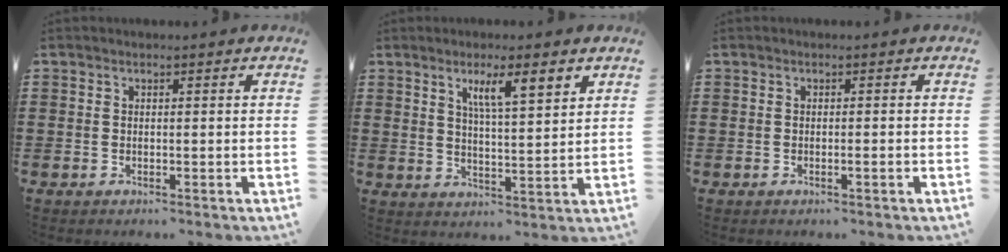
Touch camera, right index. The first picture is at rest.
{"total": 5.8, "force": [3.1, 0.9, 4.8], "torque": [-0.093, 0.001, 0.048]}
{"total": 0.7, "force": [-0.4, 0.0, 0.6], "torque": [-0.010, -0.003, -0.007]}